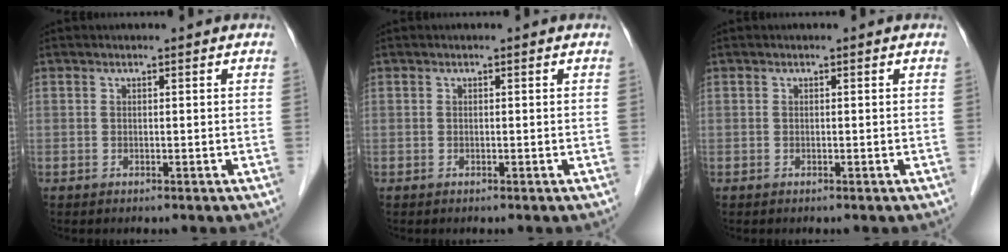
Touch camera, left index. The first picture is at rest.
{"total": 0.0}
{"total": 0.0}